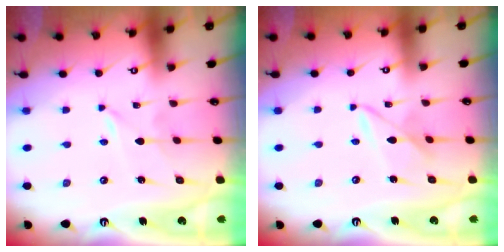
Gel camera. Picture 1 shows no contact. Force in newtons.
{"total": 5.6, "press": 5.5, "slide": 0.5}